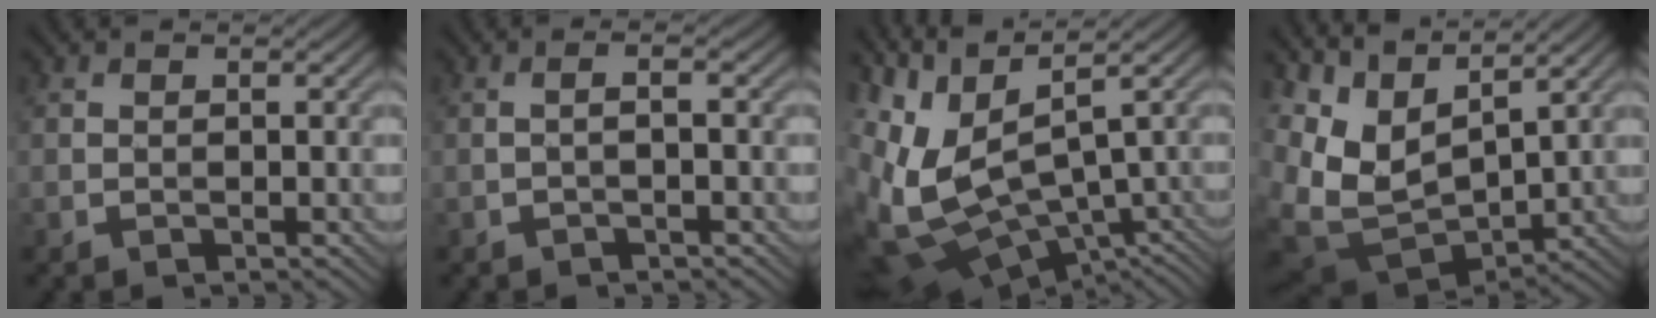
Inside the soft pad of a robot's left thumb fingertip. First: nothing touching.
{"total": 1.4, "force": [-0.4, 0.3, 1.4], "torque": [-0.019, 0.012, -0.014]}
{"total": 13.6, "force": [-0.9, 6.3, 12.0], "torque": [-0.289, -0.025, 0.028]}
{"total": 9.3, "force": [4.0, 5.0, 6.7], "torque": [-0.165, -0.007, 0.092]}